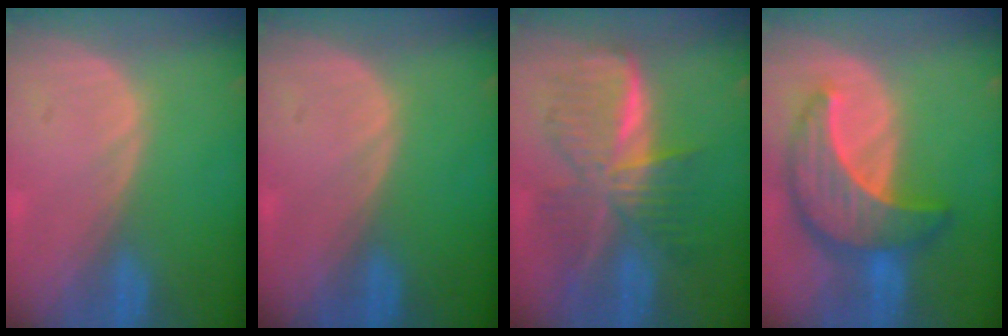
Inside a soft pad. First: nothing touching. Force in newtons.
{"total": 0.0}
{"total": 9.5, "press": 9.5, "slide": 0.6}
{"total": 10.0, "press": 10.0, "slide": 0.7}